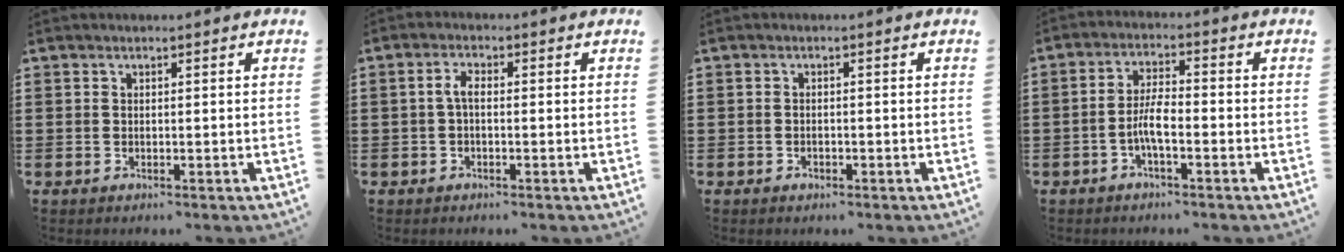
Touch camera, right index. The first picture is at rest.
{"total": 2.5, "force": [-0.4, 1.0, 2.3], "torque": [-0.059, -0.002, -0.013]}
{"total": 0.7, "force": [-0.4, 0.4, 0.2], "torque": [-0.006, 0.001, -0.009]}
{"total": 4.5, "force": [-1.6, 1.1, 4.1], "torque": [-0.091, -0.001, -0.036]}